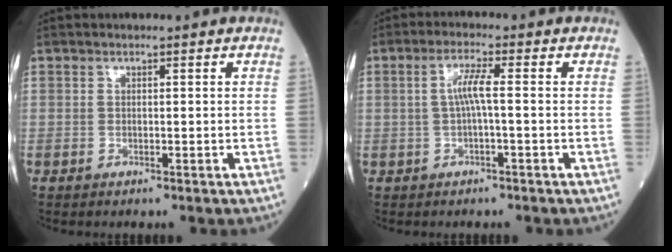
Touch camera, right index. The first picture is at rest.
{"total": 3.5, "force": [0.0, 0.1, 3.5], "torque": [-0.070, 0.008, 0.001]}